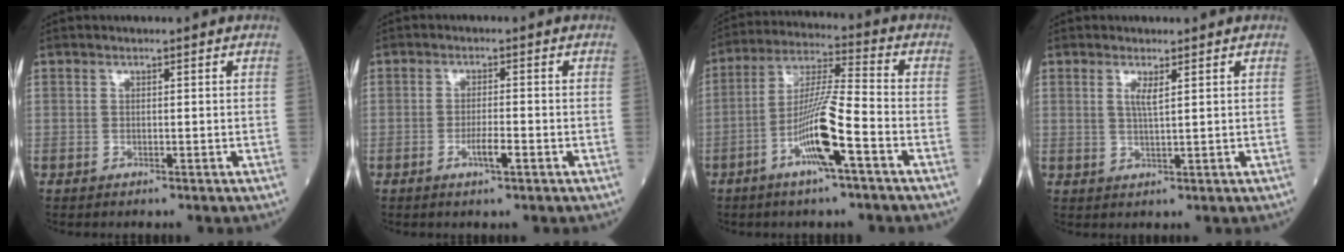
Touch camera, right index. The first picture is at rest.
{"total": 2.8, "force": [-1.3, 0.2, 2.5], "torque": [-0.044, -0.001, -0.023]}
{"total": 11.0, "force": [-4.6, 0.1, 10.1], "torque": [-0.196, 0.002, -0.089]}
{"total": 2.0, "force": [0.9, -0.1, 1.8], "torque": [-0.040, -0.004, 0.018]}